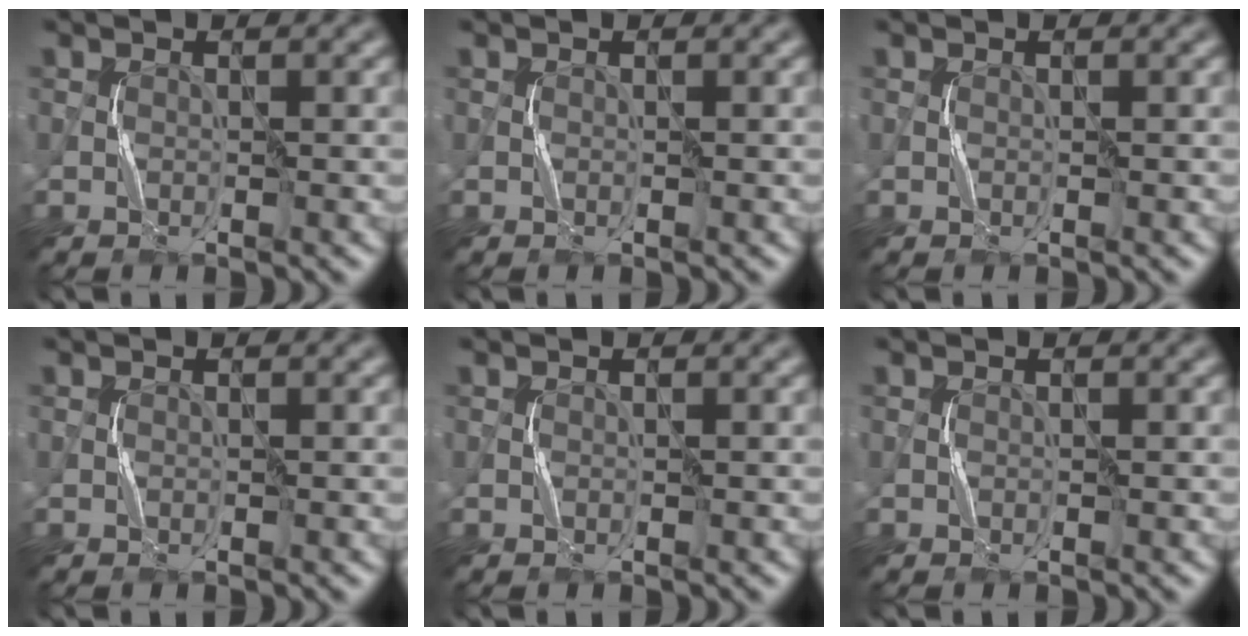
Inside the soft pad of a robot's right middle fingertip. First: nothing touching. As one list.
[{"total": 0.0}, {"total": 0.0}, {"total": 0.0}, {"total": 0.0}, {"total": 0.0}]